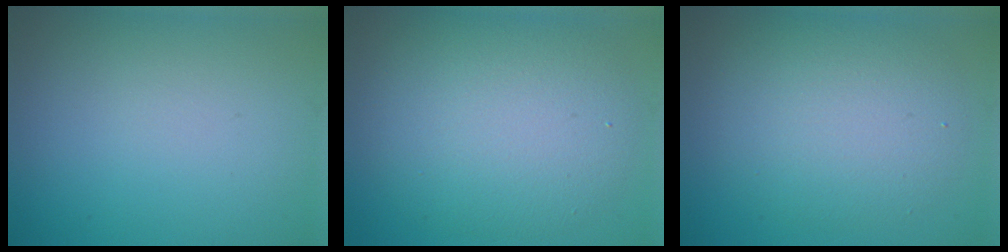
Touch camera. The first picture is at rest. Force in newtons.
{"total": 8.1, "press": 8.1, "slide": 0.4}
{"total": 5.7, "press": 5.7, "slide": 0.5}